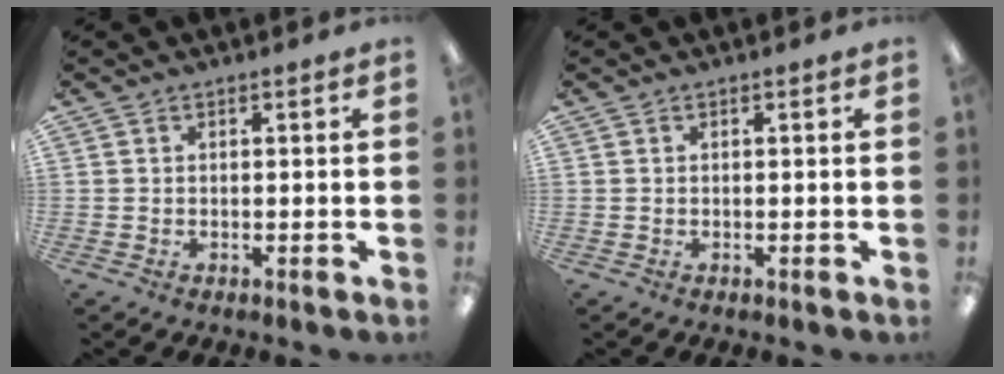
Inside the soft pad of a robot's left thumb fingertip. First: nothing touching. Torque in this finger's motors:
{"motor_torque": [-0.01, 0.01, -0.12, 0.06, 0.00]}